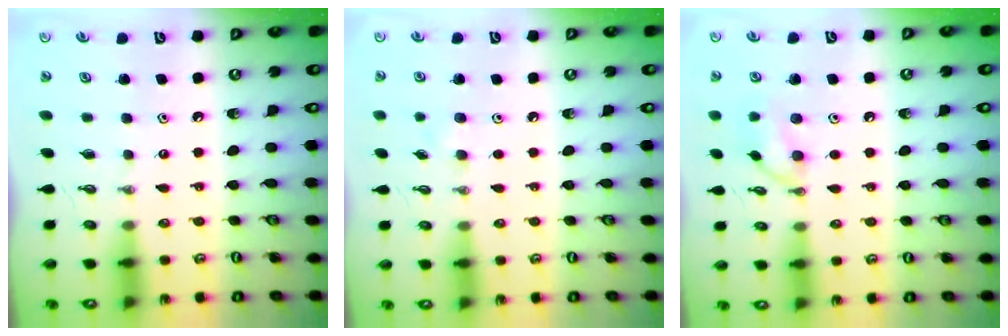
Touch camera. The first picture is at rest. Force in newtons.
{"total": 5.3, "press": 5.1, "slide": 1.3}
{"total": 9.6, "press": 9.6, "slide": 0.1}